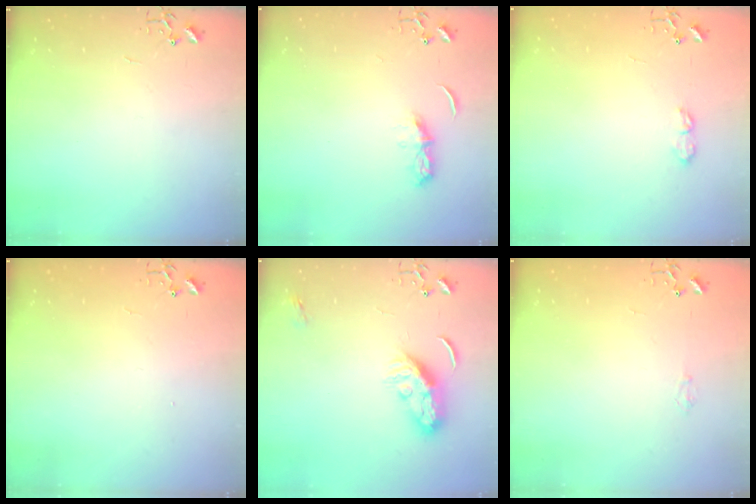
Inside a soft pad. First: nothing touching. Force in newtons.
{"total": 6.1, "press": 6.0, "slide": 0.7}
{"total": 7.0, "press": 7.0, "slide": 0.8}
{"total": 1.1, "press": 1.1, "slide": 0.1}
{"total": 8.8, "press": 8.8, "slide": 0.5}
{"total": 3.8, "press": 3.8, "slide": 0.5}